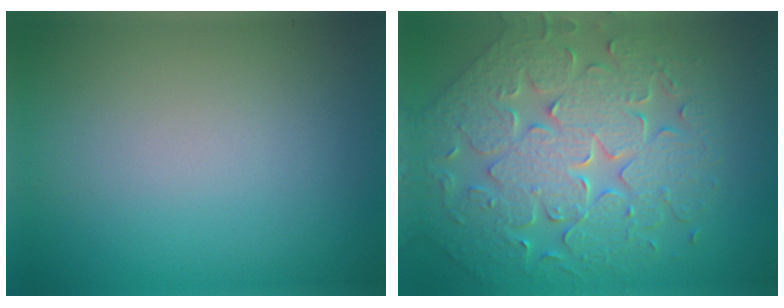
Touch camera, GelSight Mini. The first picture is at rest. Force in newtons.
{"total": 7.2, "press": 6.2, "slide": 3.5}